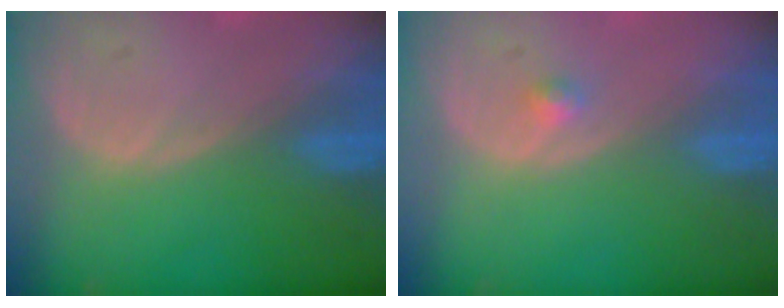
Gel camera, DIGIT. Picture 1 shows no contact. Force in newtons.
{"total": 1.2, "press": 1.1, "slide": 0.6}